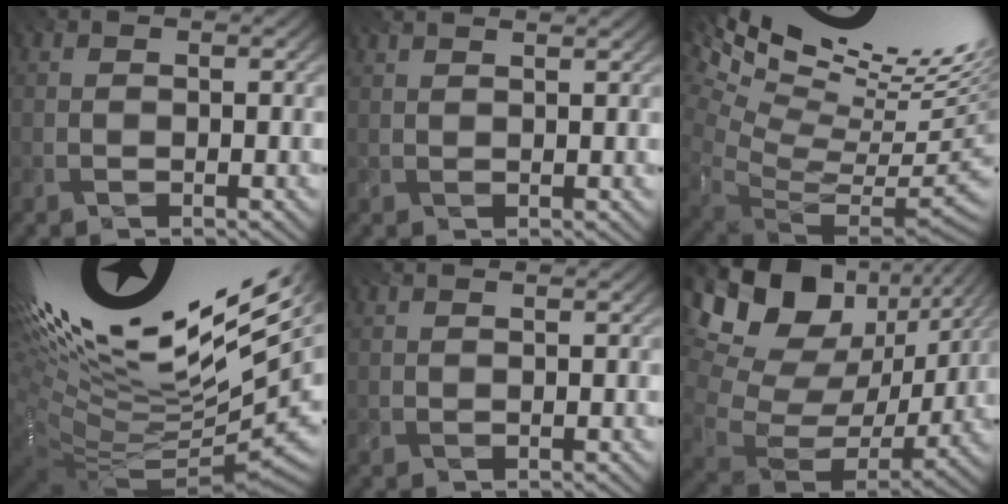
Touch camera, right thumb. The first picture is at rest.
{"total": 2.6, "force": [2.2, 0.3, 1.3], "torque": [-0.016, 0.000, 0.021]}
{"total": 15.9, "force": [7.8, 4.1, 13.2], "torque": [-0.170, 0.025, 0.143]}
{"total": 18.2, "force": [5.6, 6.8, 15.9], "torque": [-0.227, -0.004, 0.123]}
{"total": 2.2, "force": [1.9, 0.2, 1.1], "torque": [-0.013, -0.001, 0.017]}
{"total": 16.4, "force": [7.4, 10.4, 10.3], "torque": [-0.198, 0.019, 0.119]}